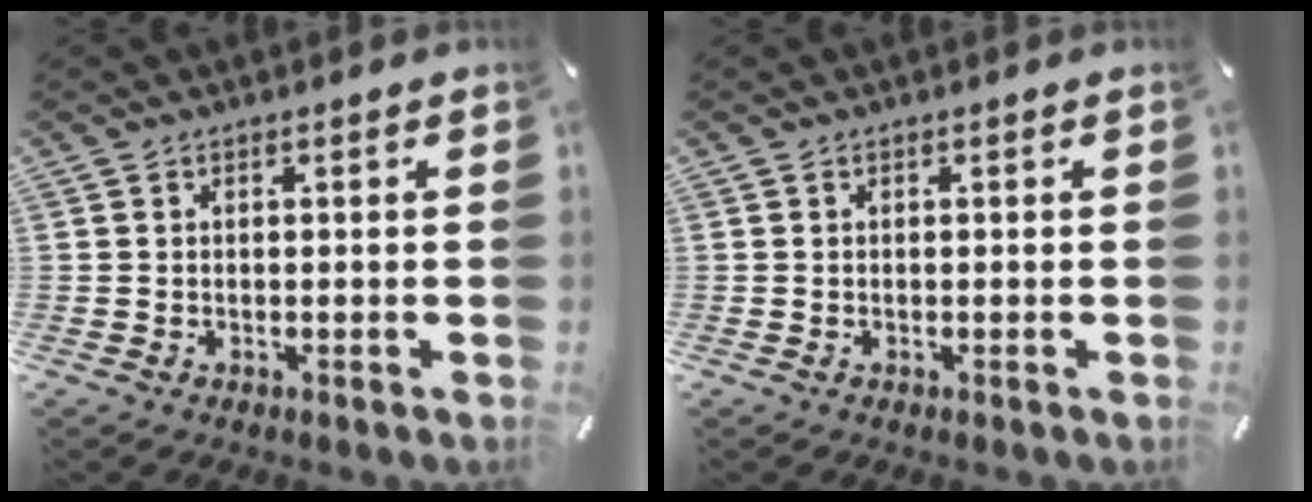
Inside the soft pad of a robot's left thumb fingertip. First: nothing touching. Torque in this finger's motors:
{"motor_torque": [-0.10, 0.10, 0.00, 0.00, 0.00]}